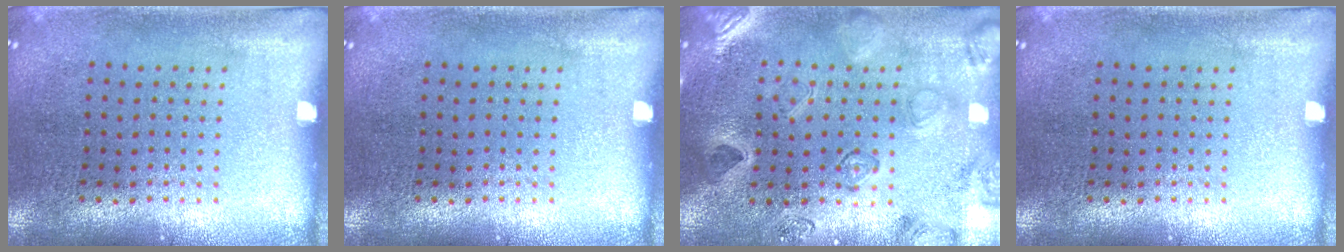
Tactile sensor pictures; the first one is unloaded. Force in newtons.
{"total": 0.0}
{"total": 2.3, "press": 2.3, "slide": 0.6}
{"total": 0.0}